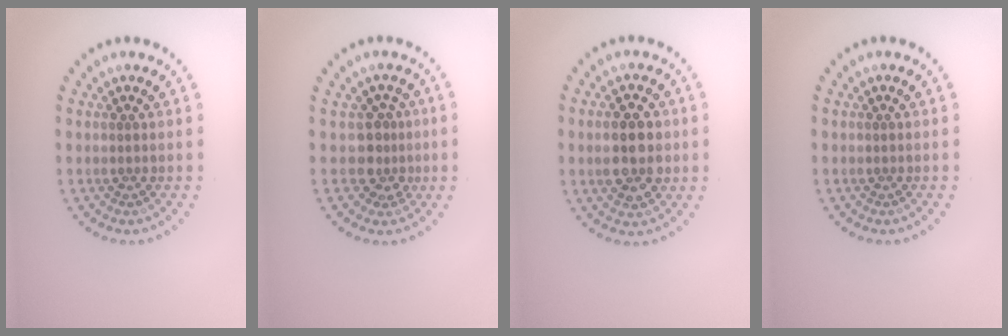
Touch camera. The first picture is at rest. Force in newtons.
{"total": 2.4, "press": 1.8, "slide": 1.6}
{"total": 5.0, "press": 5.0, "slide": 0.2}
{"total": 0.0}